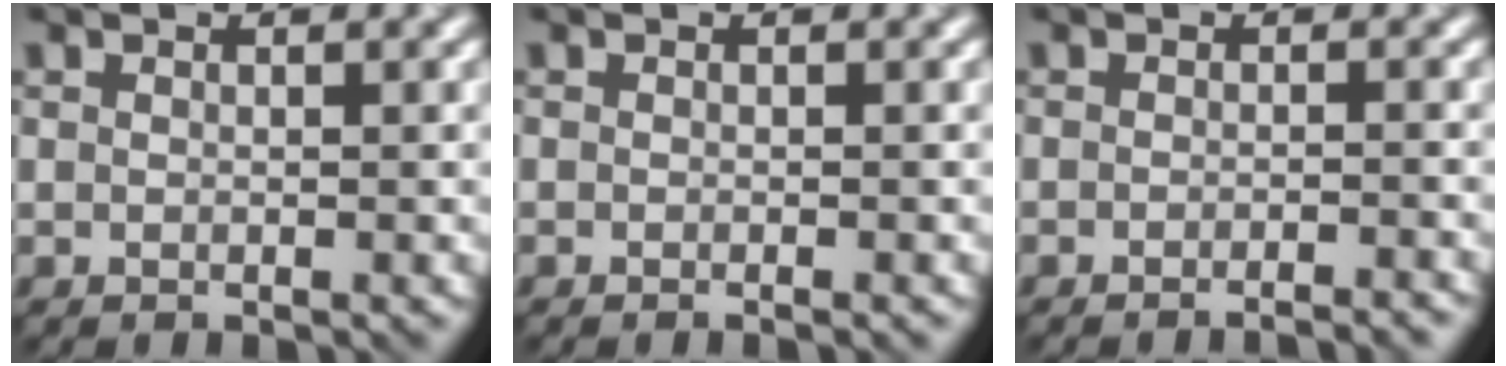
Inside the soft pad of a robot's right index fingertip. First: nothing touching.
{"total": 0.6, "force": [-0.5, 0.1, 0.4], "torque": [-0.003, -0.005, -0.009]}
{"total": 2.8, "force": [-2.5, 0.3, 1.3], "torque": [-0.009, 0.007, -0.037]}